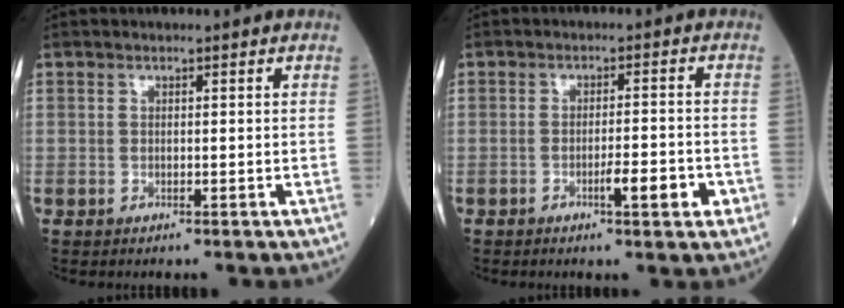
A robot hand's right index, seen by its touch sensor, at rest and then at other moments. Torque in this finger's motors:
{"motor_torque": [0.40, -0.30, 0.17, 0.08]}